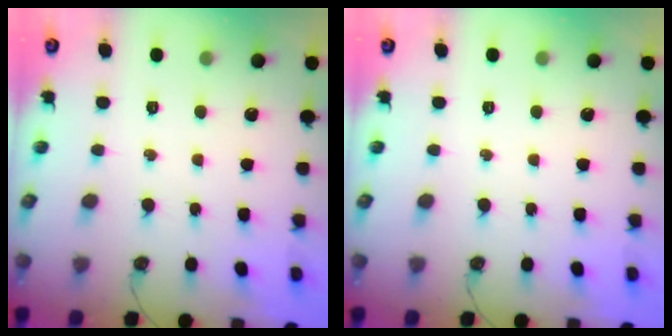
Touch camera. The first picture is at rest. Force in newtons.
{"total": 0.0}